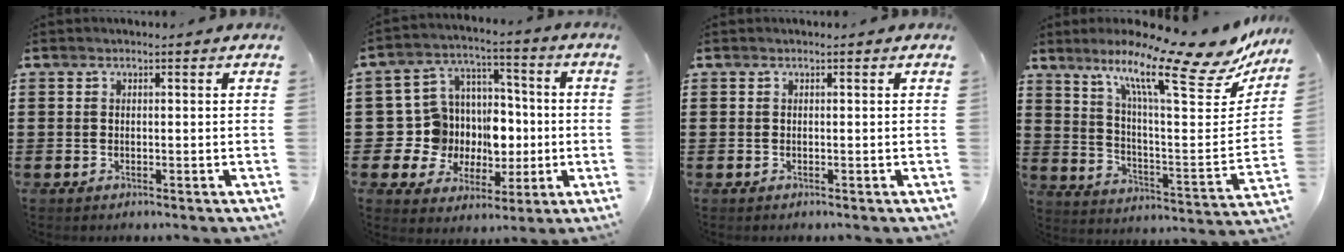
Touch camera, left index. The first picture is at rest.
{"total": 10.5, "force": [0.6, 10.1, 2.7], "torque": [-0.103, -0.021, 0.020]}
{"total": 0.0}
{"total": 15.4, "force": [10.4, 2.4, 11.1], "torque": [-0.212, -0.058, 0.165]}